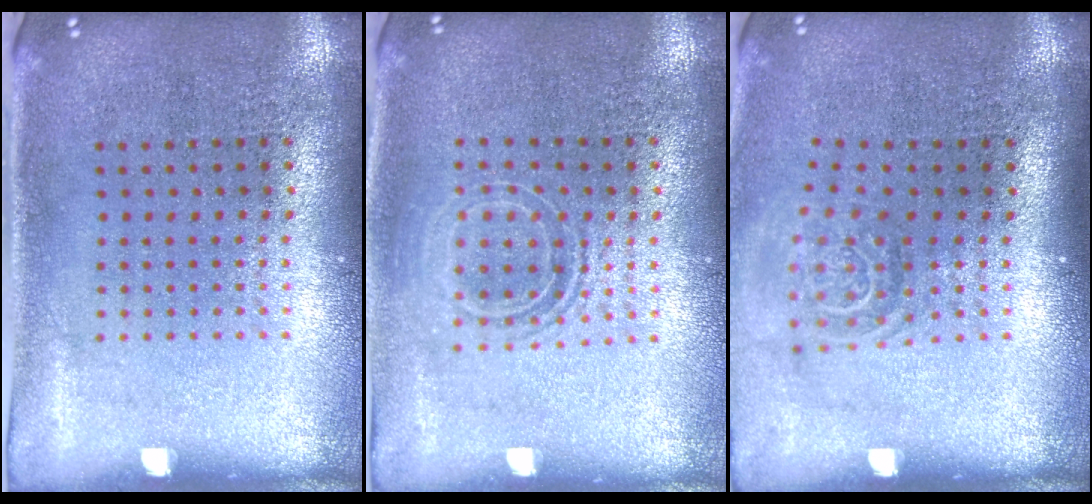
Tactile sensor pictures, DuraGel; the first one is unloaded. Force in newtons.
{"total": 1.5, "press": 1.2, "slide": 0.9}
{"total": 1.6, "press": 1.1, "slide": 1.1}